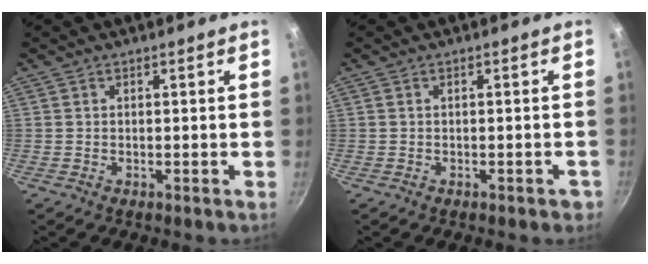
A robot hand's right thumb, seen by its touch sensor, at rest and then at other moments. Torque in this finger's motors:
{"motor_torque": [-0.09, 0.13, -0.13, 0.04, 0.00]}